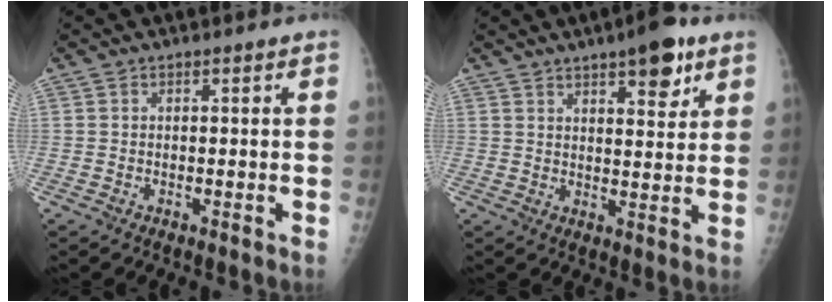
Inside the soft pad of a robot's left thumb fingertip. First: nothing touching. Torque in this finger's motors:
{"motor_torque": [0.12, 0.25, -0.01, -0.18, 0.10]}